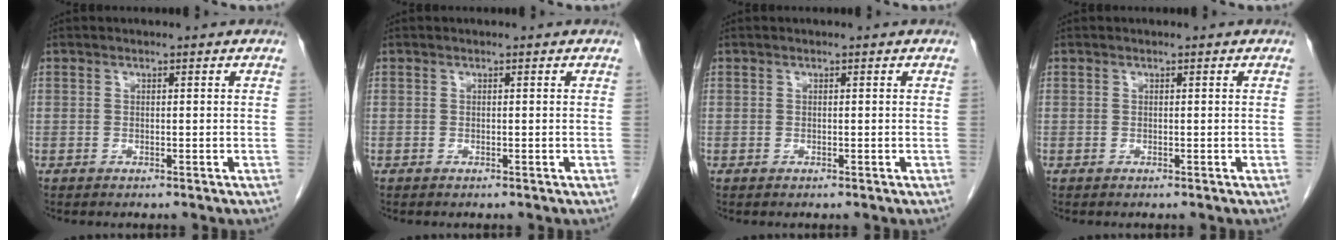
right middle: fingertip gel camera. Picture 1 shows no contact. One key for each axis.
{"total": 0.0}
{"total": 0.0}
{"total": 0.0}